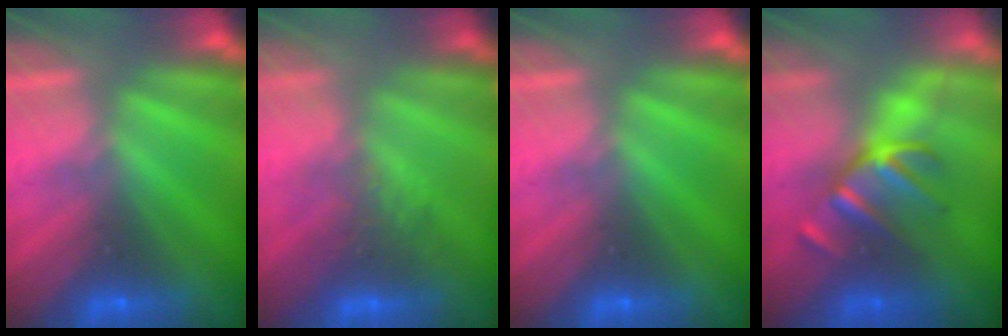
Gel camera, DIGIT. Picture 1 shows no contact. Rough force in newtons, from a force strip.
{"total": 2.7}
{"total": 0.0}
{"total": 2.9}